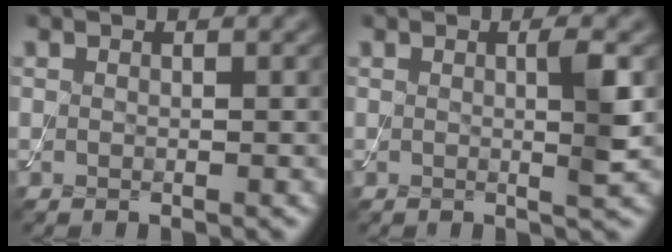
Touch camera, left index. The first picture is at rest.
{"total": 2.5, "force": [0.2, 0.3, 2.5], "torque": [-0.037, -0.003, -0.002]}